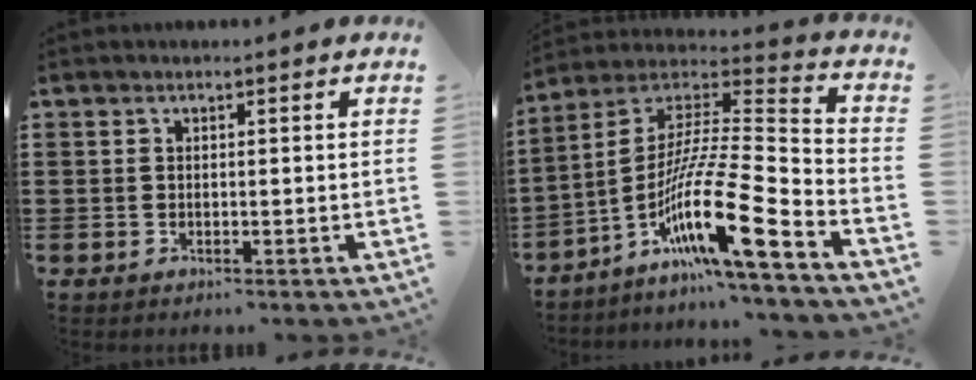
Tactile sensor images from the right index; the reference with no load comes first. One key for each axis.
{"total": 15.8, "fx": -8.9, "fy": 1.8, "fz": 12.9, "tx": -0.240, "ty": -0.009, "tz": -0.169}